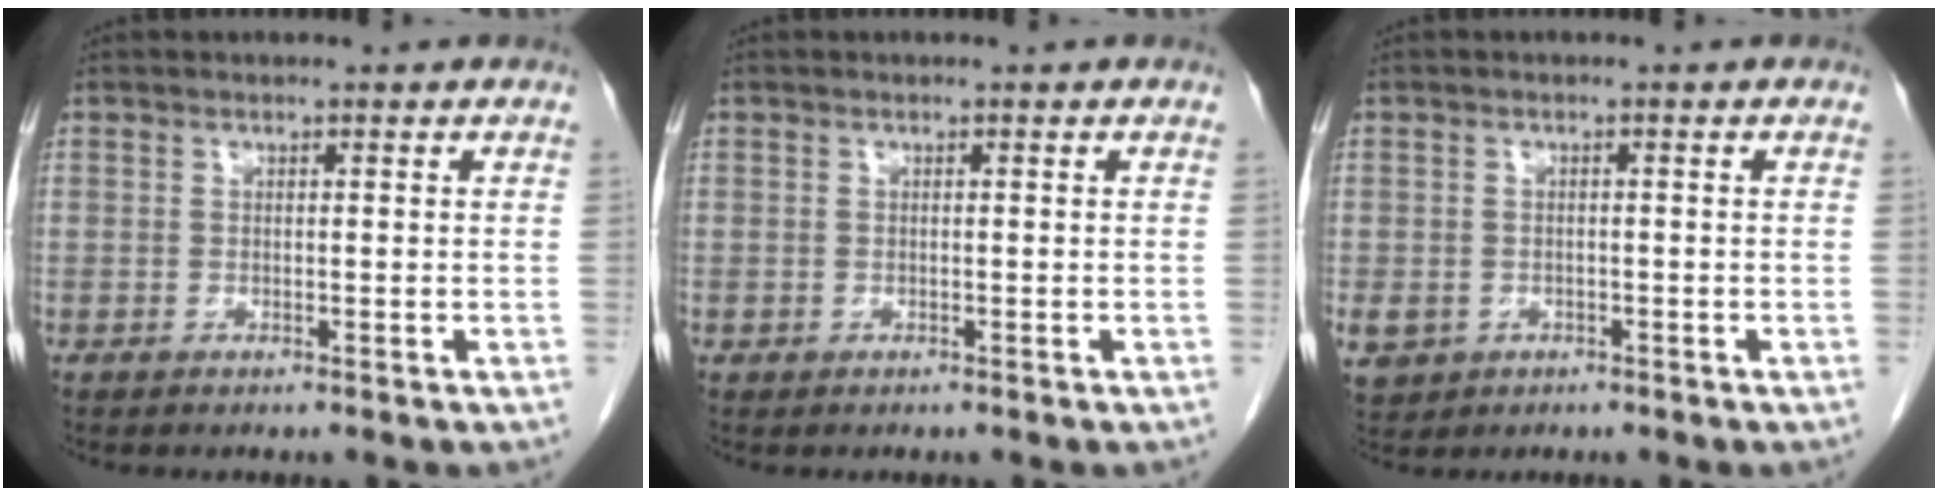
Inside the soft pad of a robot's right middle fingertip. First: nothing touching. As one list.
[{"total": 0.0}, {"total": 7.9, "force": [-3.2, 6.7, 2.8], "torque": [-0.089, -0.003, -0.042]}]